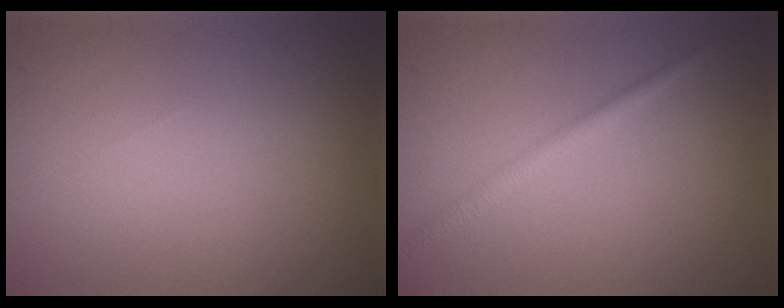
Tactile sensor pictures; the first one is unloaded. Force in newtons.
{"total": 1.7, "press": 1.7, "slide": 0.1}